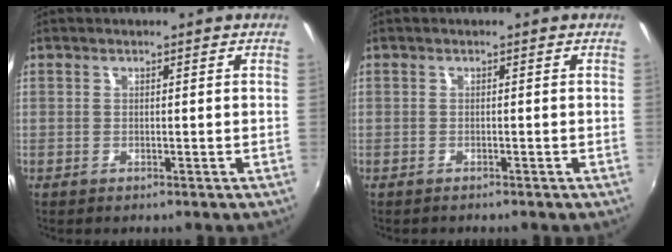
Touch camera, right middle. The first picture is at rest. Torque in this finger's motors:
{"motor_torque": [-0.42, -0.02, -0.05, 0.00]}